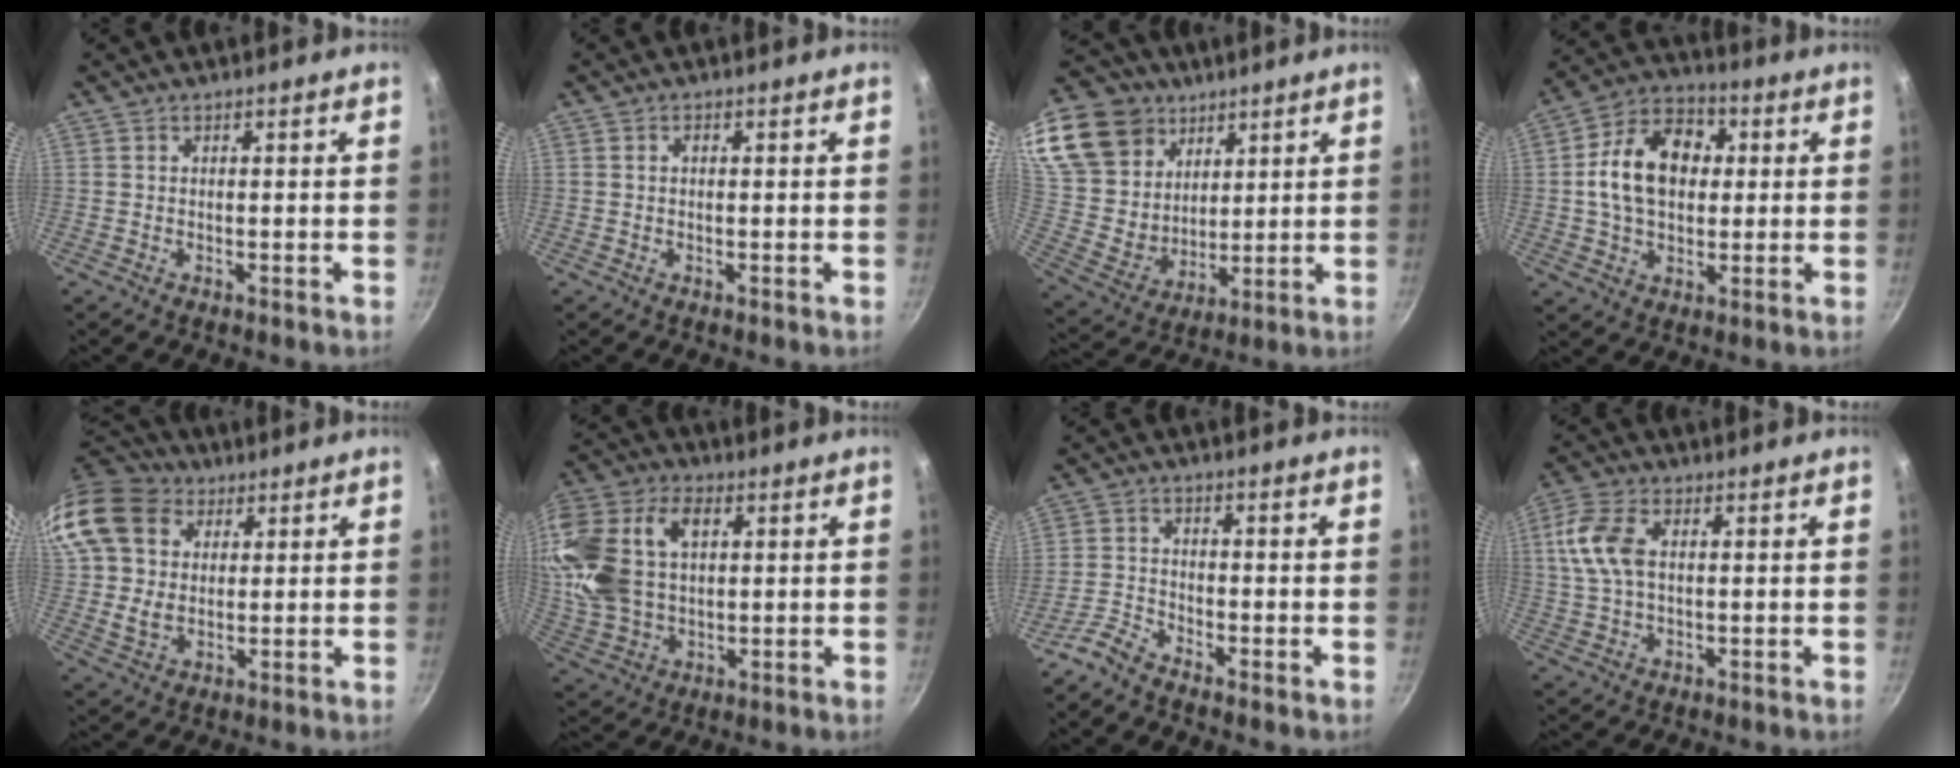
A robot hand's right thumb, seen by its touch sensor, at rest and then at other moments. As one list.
[{"total": 0.8, "force": [0.2, 0.5, 0.6], "torque": [-0.010, 0.005, 0.002]}, {"total": 27.3, "force": [14.7, 19.6, 12.2], "torque": [-0.272, -0.015, 0.289]}, {"total": 15.1, "force": [1.7, 10.7, 10.5], "torque": [-0.147, 0.022, 0.014]}, {"total": 19.5, "force": [7.6, 14.5, 10.6], "torque": [-0.225, 0.008, 0.135]}, {"total": 20.3, "force": [4.4, 13.3, 14.6], "torque": [-0.302, 0.011, 0.085]}, {"total": 3.5, "force": [-3.2, 1.1, 1.0], "torque": [-0.028, 0.023, -0.074]}, {"total": 9.1, "force": [1.7, 5.3, 7.3], "torque": [-0.151, 0.011, 0.027]}]